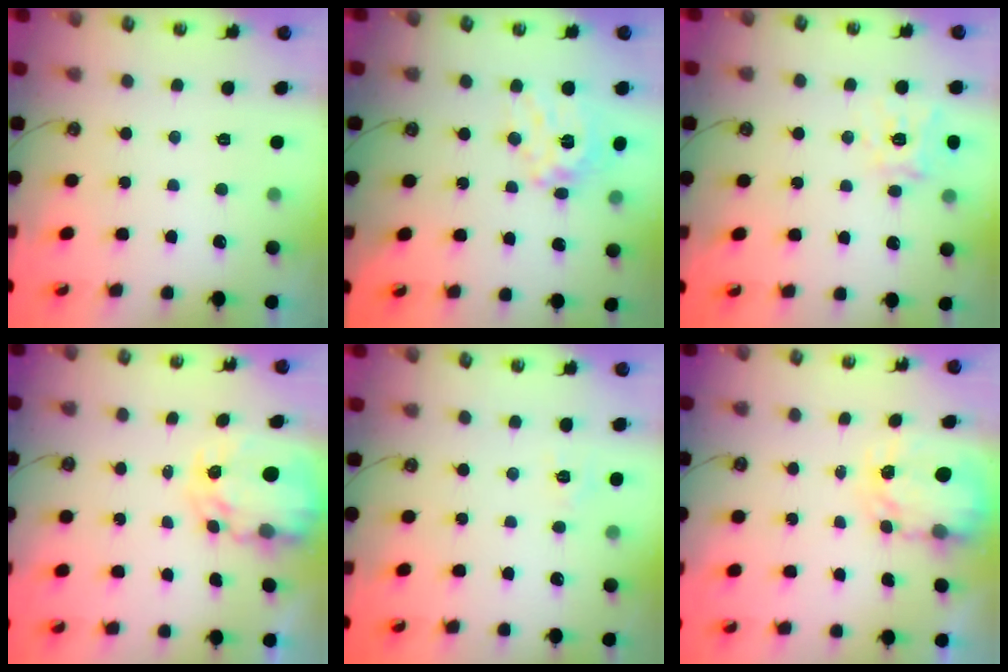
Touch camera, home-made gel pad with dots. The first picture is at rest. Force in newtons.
{"total": 13.9, "press": 13.9, "slide": 1.4}
{"total": 12.6, "press": 12.5, "slide": 1.6}
{"total": 6.0, "press": 6.0, "slide": 0.7}
{"total": 5.8, "press": 5.7, "slide": 0.6}
{"total": 3.9, "press": 3.9, "slide": 0.3}